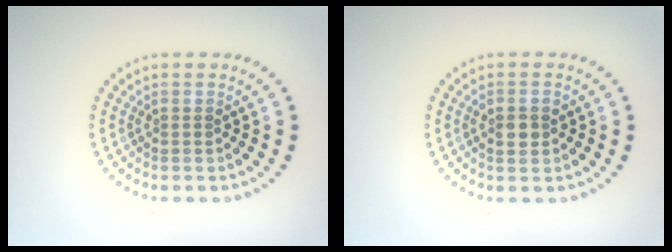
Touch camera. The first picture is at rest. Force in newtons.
{"total": 2.2, "press": 2.2, "slide": 0.2}